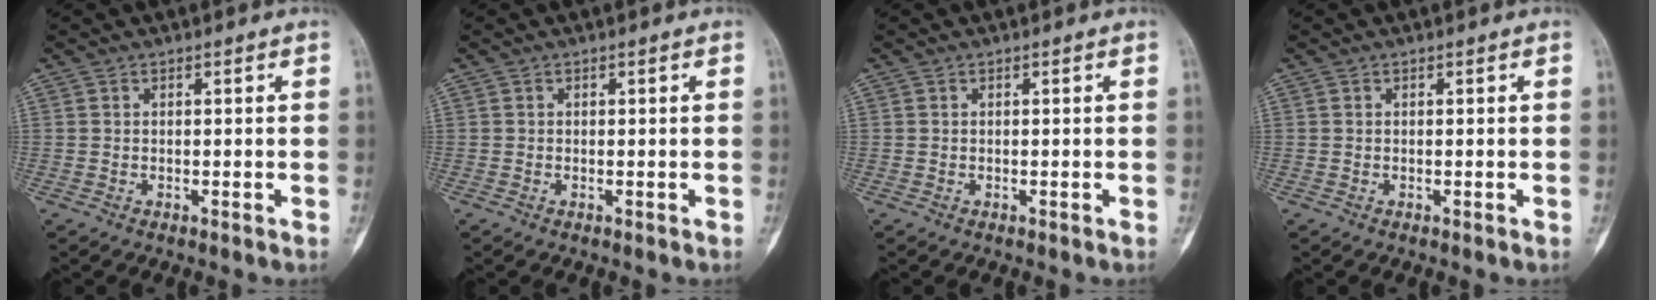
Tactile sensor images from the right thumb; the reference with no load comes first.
{"total": 0.0}
{"total": 0.0}
{"total": 0.0}